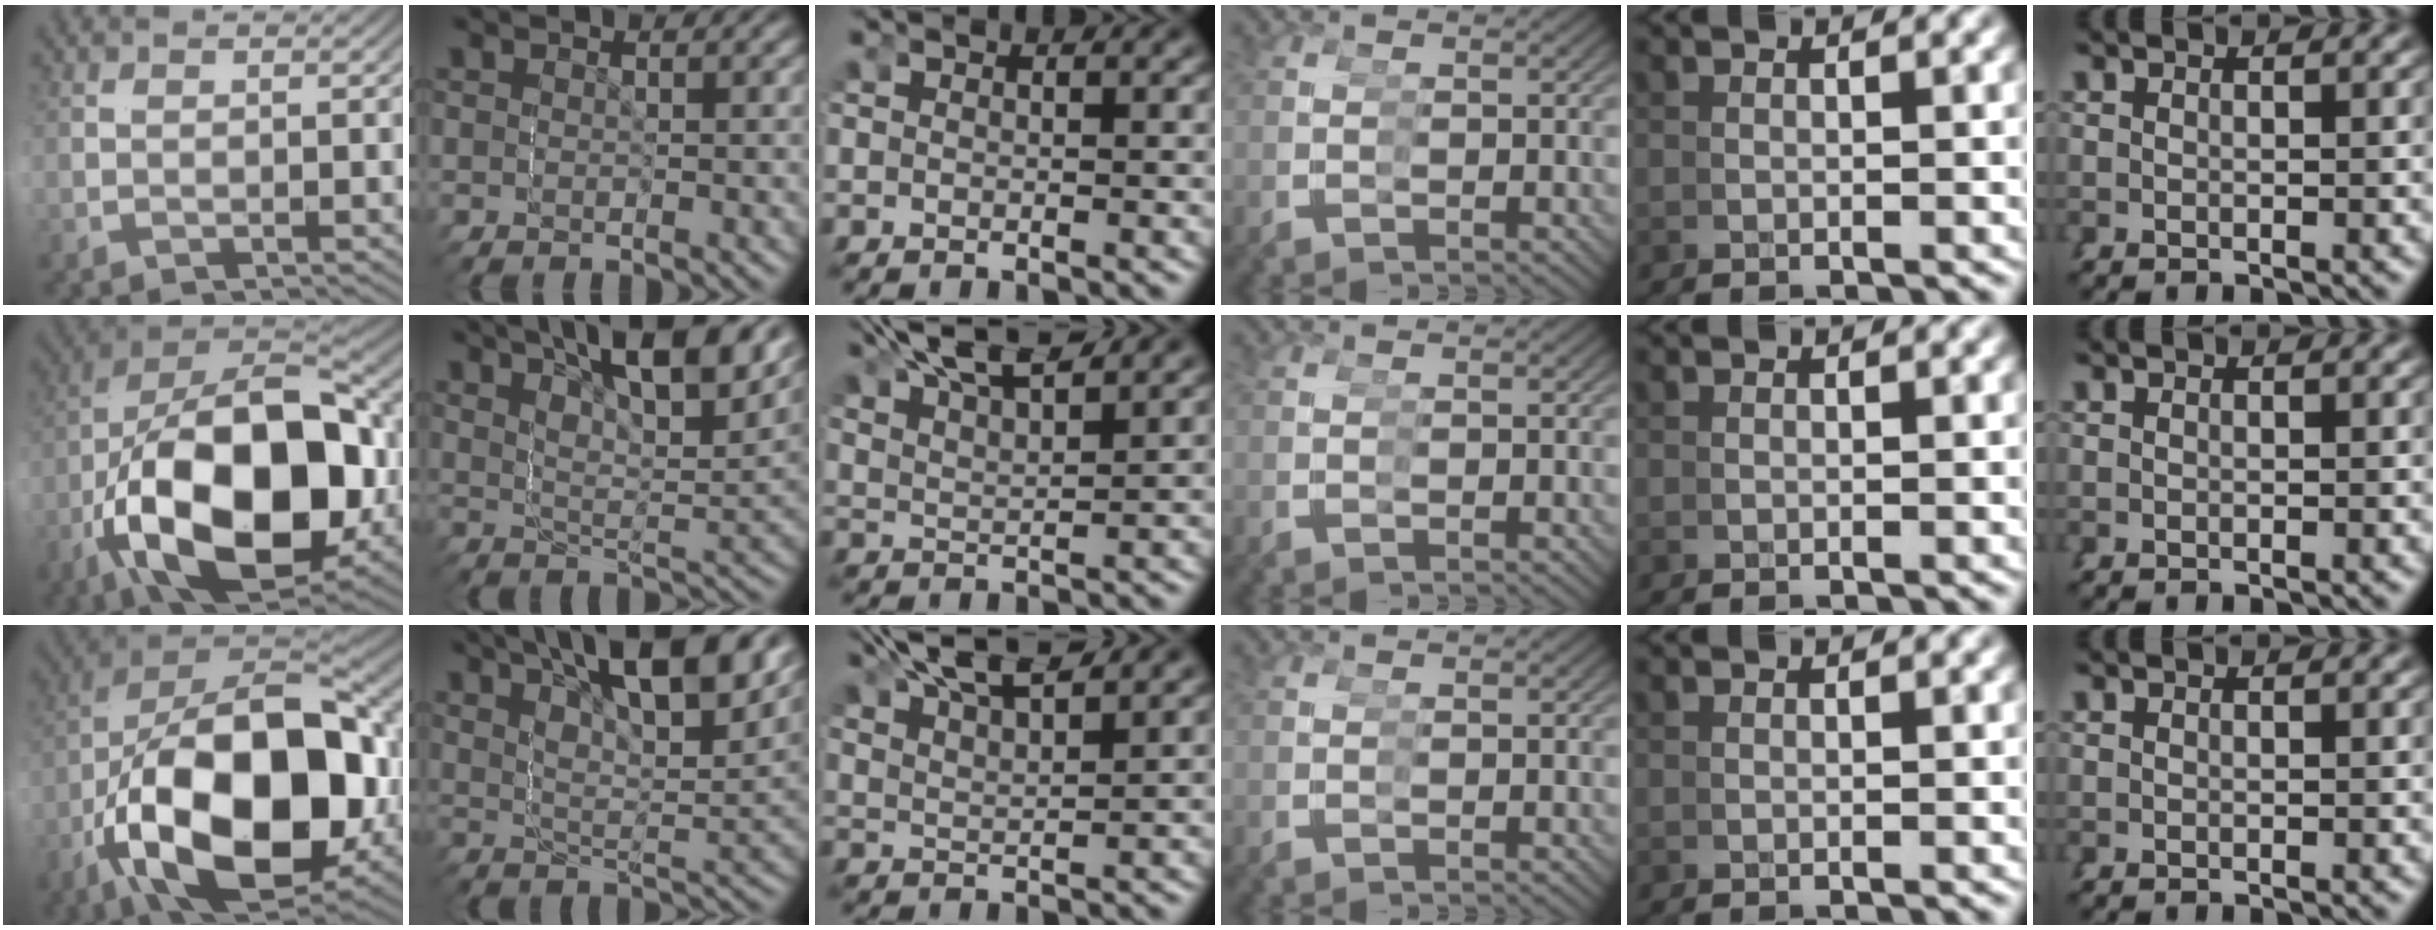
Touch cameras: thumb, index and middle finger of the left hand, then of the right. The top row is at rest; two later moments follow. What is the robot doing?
{"motion": "grasp_and_lifting", "object": "screwdriver"}